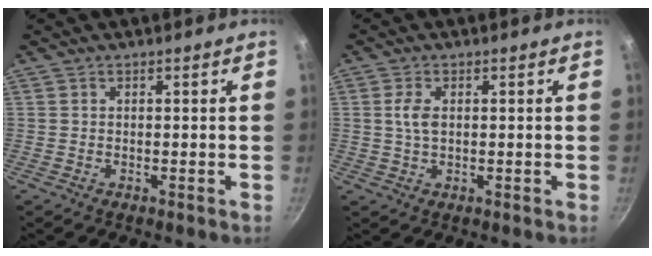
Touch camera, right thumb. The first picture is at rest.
{"total": 3.3, "force": [0.5, 1.8, 2.7], "torque": [-0.055, 0.003, 0.009]}